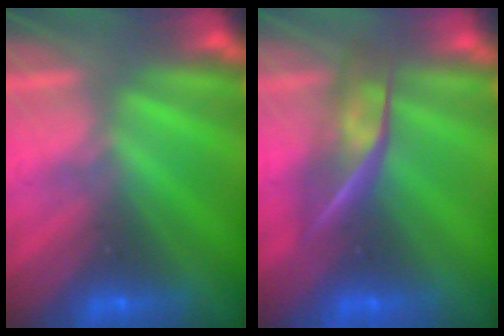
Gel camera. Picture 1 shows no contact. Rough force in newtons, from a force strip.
{"total": 2.4}